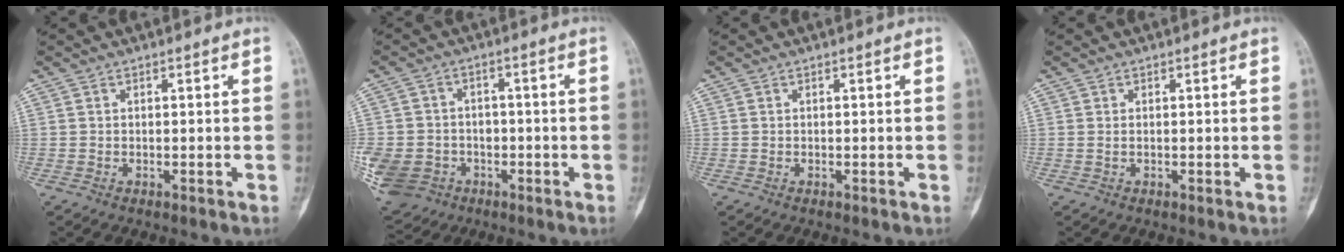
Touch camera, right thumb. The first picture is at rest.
{"total": 14.2, "force": [-4.6, 12.0, 6.0], "torque": [-0.146, 0.019, -0.066]}
{"total": 0.0}
{"total": 0.0}